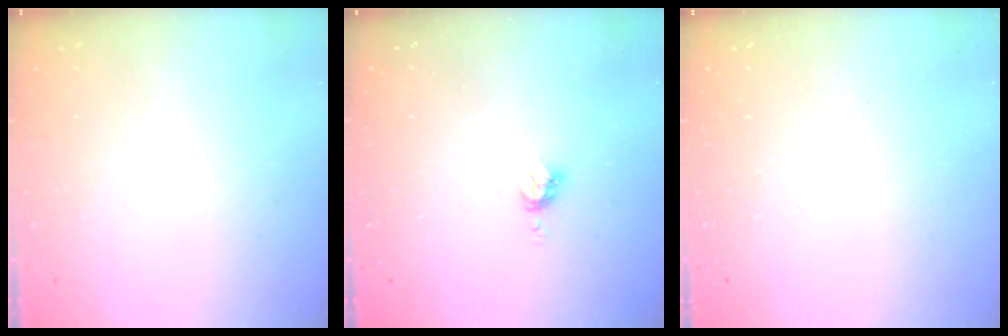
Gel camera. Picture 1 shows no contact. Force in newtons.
{"total": 3.4, "press": 3.4, "slide": 0.4}
{"total": 0.0}